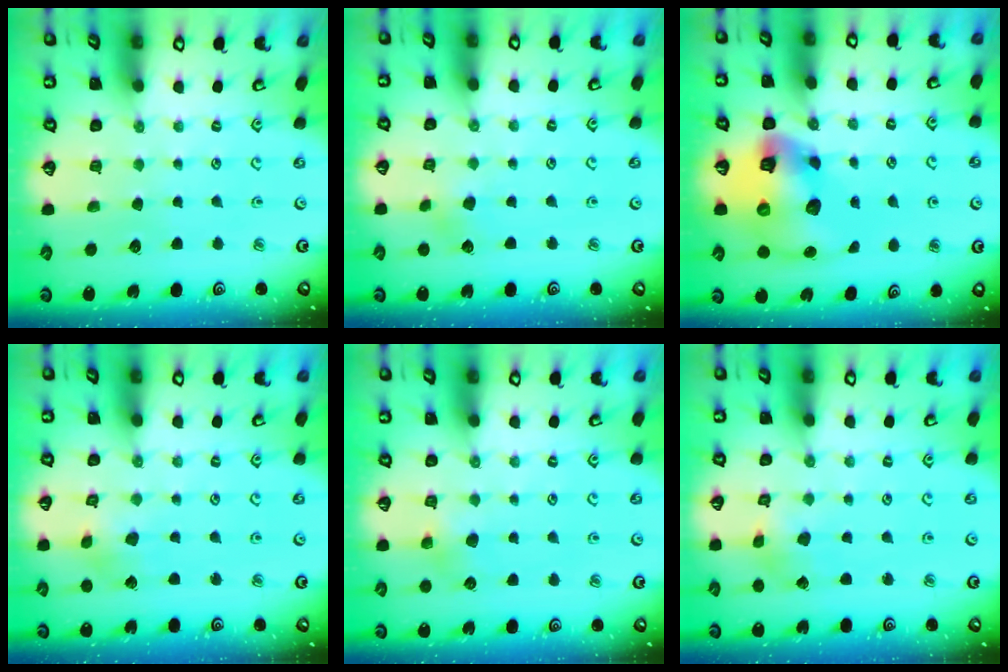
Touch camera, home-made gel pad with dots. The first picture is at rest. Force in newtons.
{"total": 1.8, "press": 1.8, "slide": 0.2}
{"total": 15.9, "press": 15.7, "slide": 2.4}
{"total": 3.8, "press": 3.8, "slide": 0.4}
{"total": 5.4, "press": 5.3, "slide": 0.6}
{"total": 2.5, "press": 2.5, "slide": 0.3}